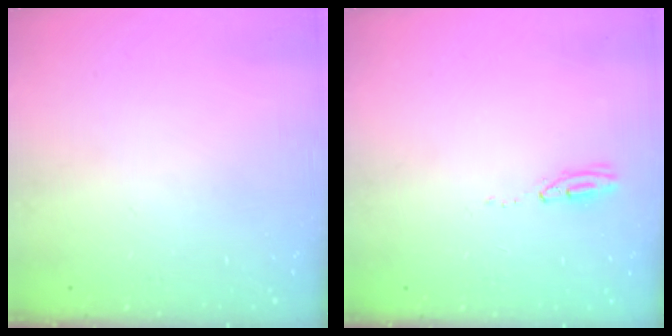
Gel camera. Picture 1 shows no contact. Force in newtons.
{"total": 3.8, "press": 3.7, "slide": 1.1}